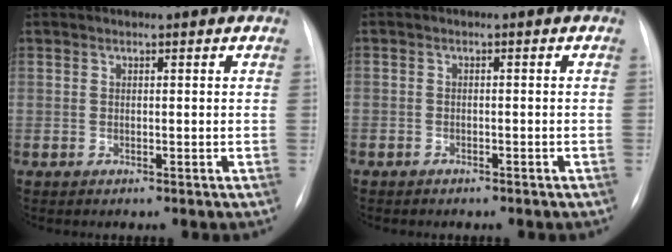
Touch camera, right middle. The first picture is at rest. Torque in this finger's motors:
{"motor_torque": [0.27, -0.65, -0.95, -0.21]}